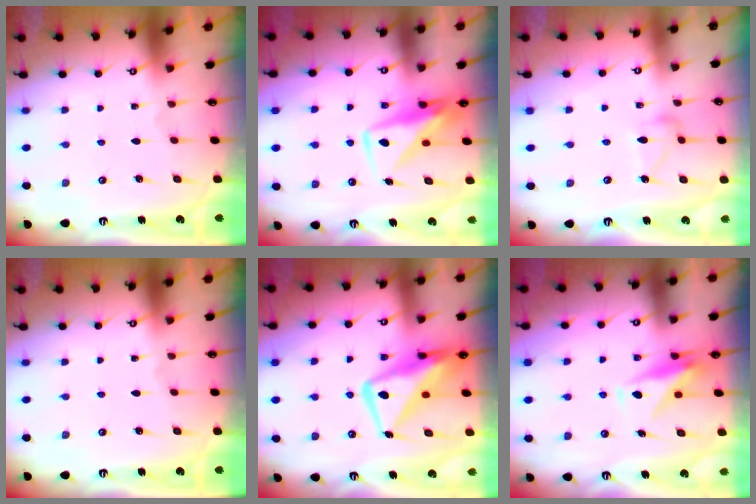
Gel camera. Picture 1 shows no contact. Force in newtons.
{"total": 9.2, "press": 9.1, "slide": 1.0}
{"total": 10.5, "press": 10.5, "slide": 0.4}
{"total": 0.0}
{"total": 14.9, "press": 14.8, "slide": 1.6}
{"total": 9.5, "press": 9.5, "slide": 0.3}